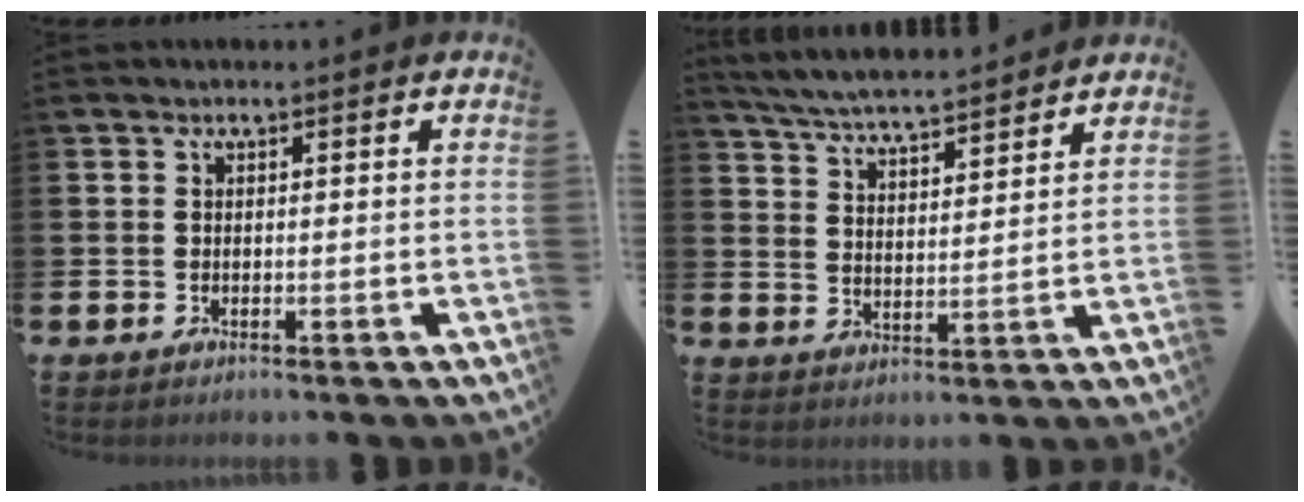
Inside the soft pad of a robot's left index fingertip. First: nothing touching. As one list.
[{"total": 5.6, "force": [5.5, 0.3, 1.0], "torque": [-0.043, -0.037, 0.097]}]